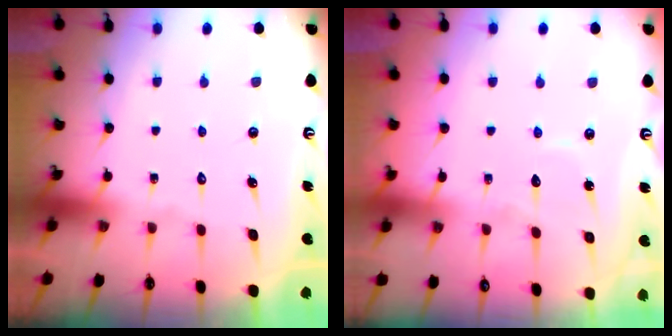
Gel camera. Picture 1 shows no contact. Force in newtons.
{"total": 4.1, "press": 4.0, "slide": 0.6}